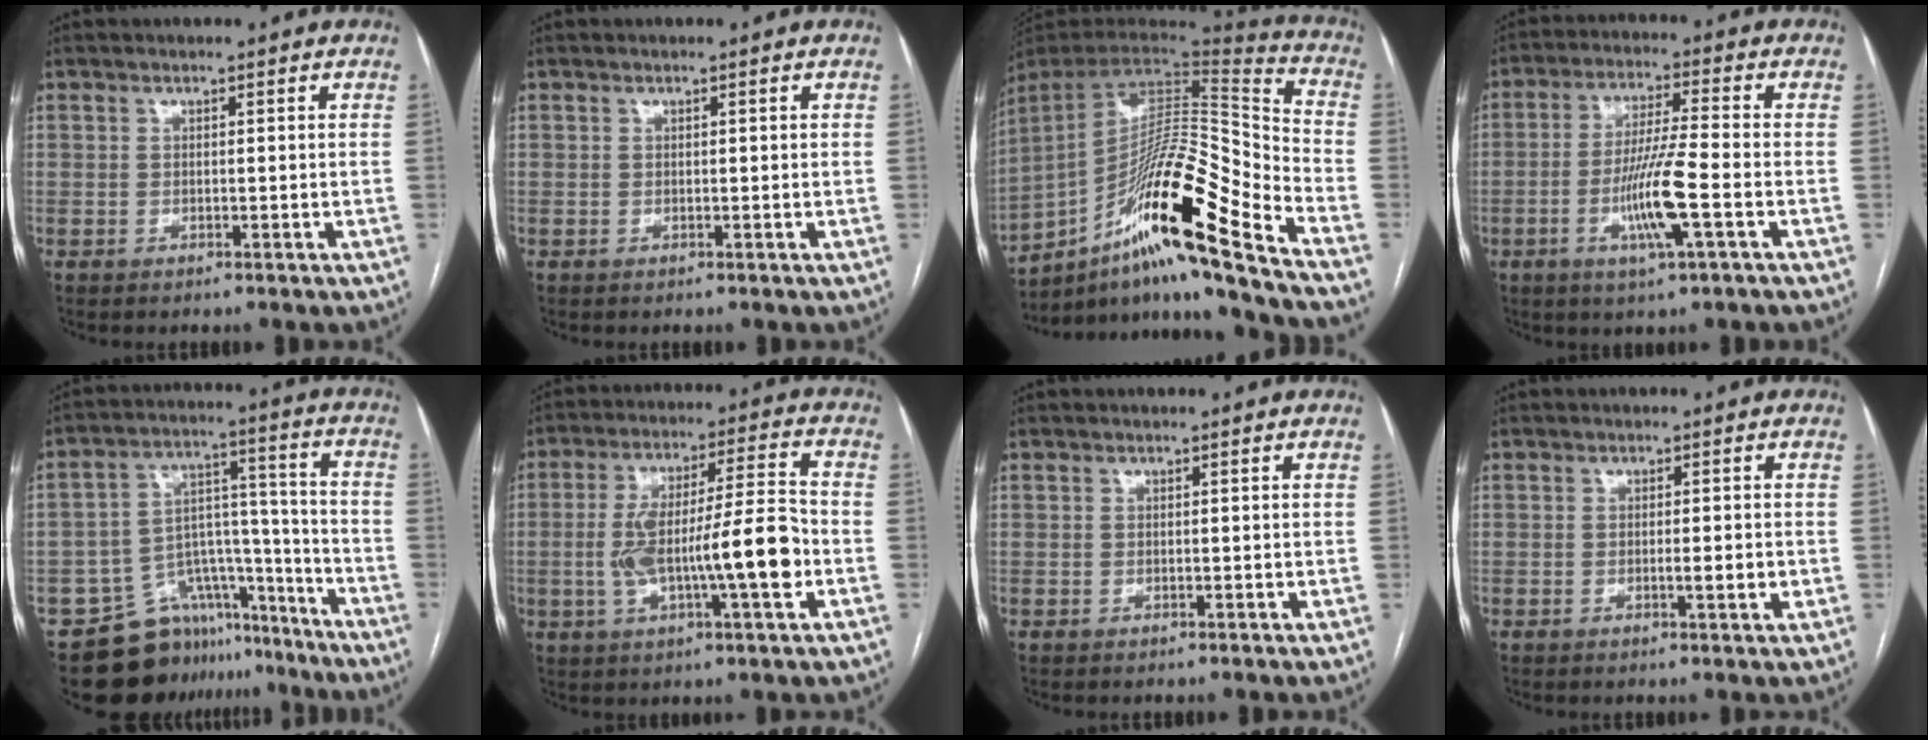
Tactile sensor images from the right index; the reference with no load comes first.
{"total": 0.0}
{"total": 23.0, "force": [-13.8, 0.0, 18.5], "torque": [-0.297, 0.005, -0.245]}
{"total": 9.6, "force": [-3.0, -0.1, 9.2], "torque": [-0.178, -0.009, -0.058]}
{"total": 14.7, "force": [-12.3, 7.6, 2.4], "torque": [-0.027, 0.072, -0.186]}
{"total": 15.0, "force": [-2.9, 1.8, 14.6], "torque": [-0.256, 0.015, -0.045]}
{"total": 0.0}
{"total": 2.4, "force": [-0.4, 0.2, 2.3], "torque": [-0.038, -0.003, -0.006]}